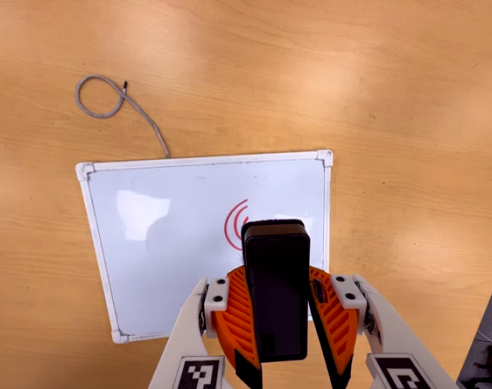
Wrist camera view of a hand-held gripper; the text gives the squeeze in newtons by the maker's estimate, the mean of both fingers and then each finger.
{"total": 10.9, "left": 10.2, "right": 11.6}